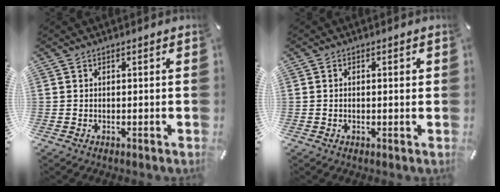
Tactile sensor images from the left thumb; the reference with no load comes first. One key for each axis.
{"total": 1.5, "fx": 0.0, "fy": 0.7, "fz": 1.3, "tx": -0.026, "ty": 0.002, "tz": -0.001}